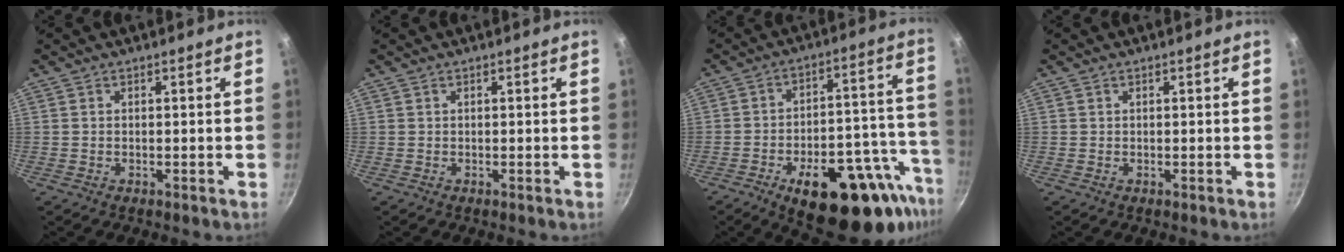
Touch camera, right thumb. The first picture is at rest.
{"total": 0.0}
{"total": 24.3, "force": [-13.0, 10.6, 17.6], "torque": [-0.188, 0.063, -0.172]}
{"total": 0.0}